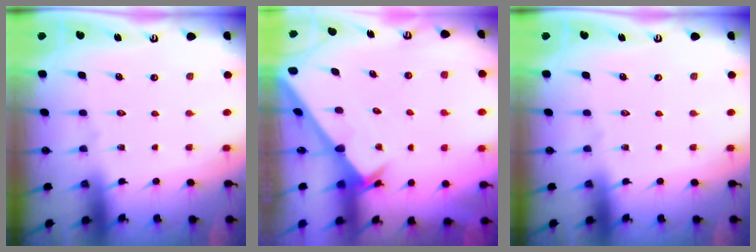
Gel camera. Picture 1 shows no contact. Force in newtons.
{"total": 2.6, "press": 2.6, "slide": 0.2}
{"total": 0.0}